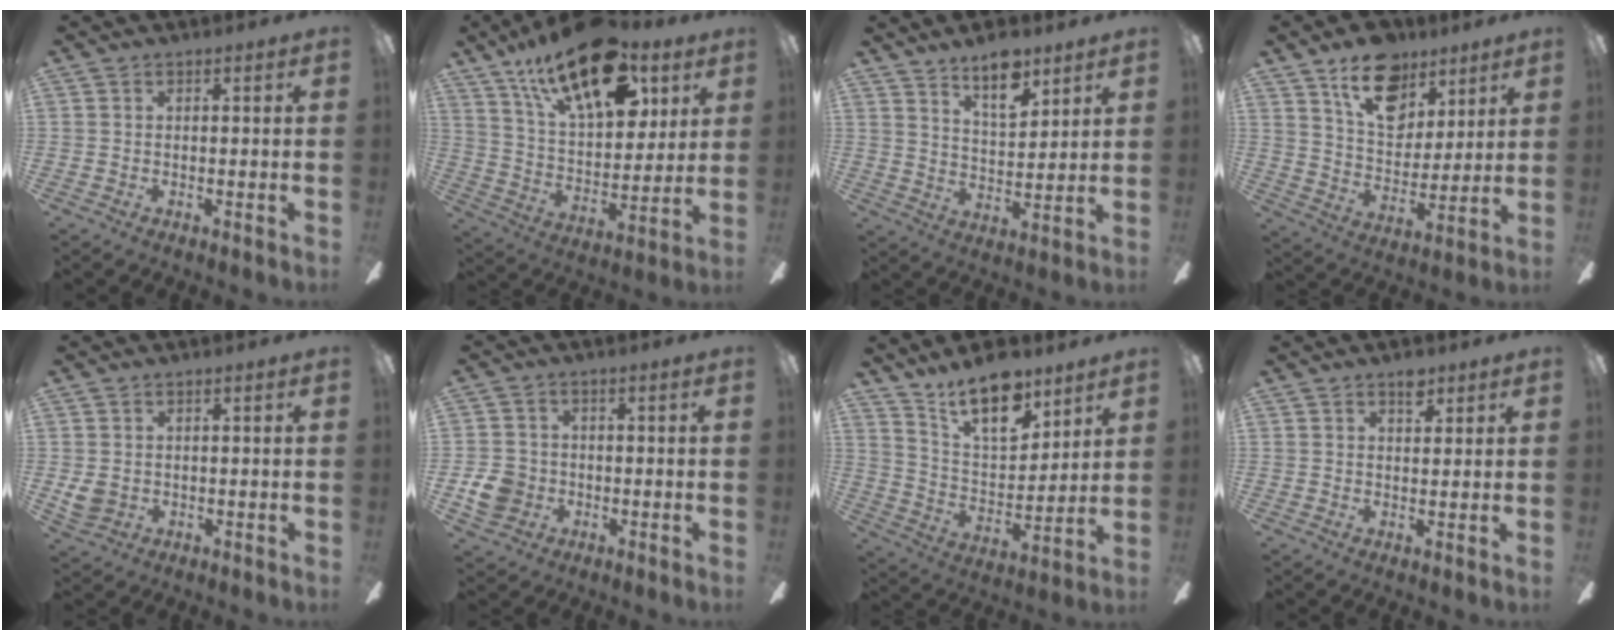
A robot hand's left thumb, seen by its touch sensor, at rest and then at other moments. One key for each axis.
{"total": 23.7, "fx": 13.5, "fy": 11.5, "fz": 15.8, "tx": -0.240, "ty": -0.065, "tz": 0.231}
{"total": 9.8, "fx": 7.7, "fy": 3.6, "fz": 4.9, "tx": -0.075, "ty": -0.043, "tz": 0.134}
{"total": 16.9, "fx": 10.2, "fy": 10.6, "fz": 8.2, "tx": -0.112, "ty": -0.052, "tz": 0.185}
{"total": 3.6, "fx": 0.1, "fy": 3.2, "fz": 1.7, "tx": -0.030, "ty": 0.001, "tz": 0.004}
{"total": 6.9, "fx": -1.7, "fy": 6.1, "fz": 2.6, "tx": -0.066, "ty": 0.014, "tz": -0.031}
{"total": 16.4, "fx": 11.6, "fy": 7.2, "fz": 9.1, "tx": -0.156, "ty": -0.062, "tz": 0.206}
{"total": 3.9, "fx": 2.4, "fy": 2.1, "fz": 2.1, "tx": -0.006, "ty": -0.012, "tz": 0.035}